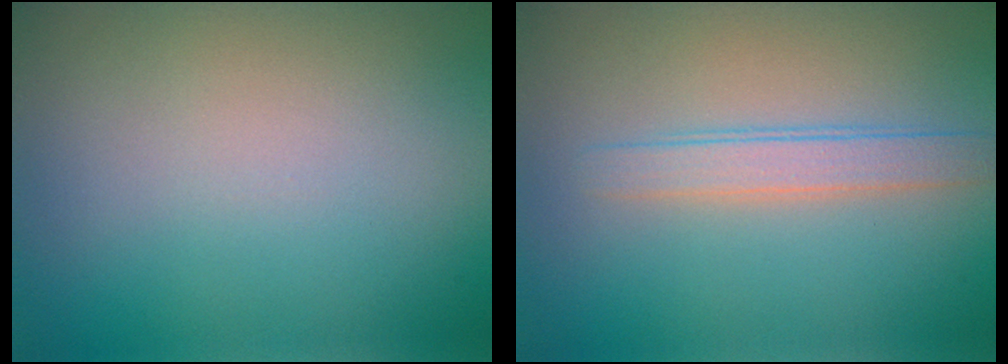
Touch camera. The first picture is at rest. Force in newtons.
{"total": 2.4, "press": 2.4, "slide": 0.2}